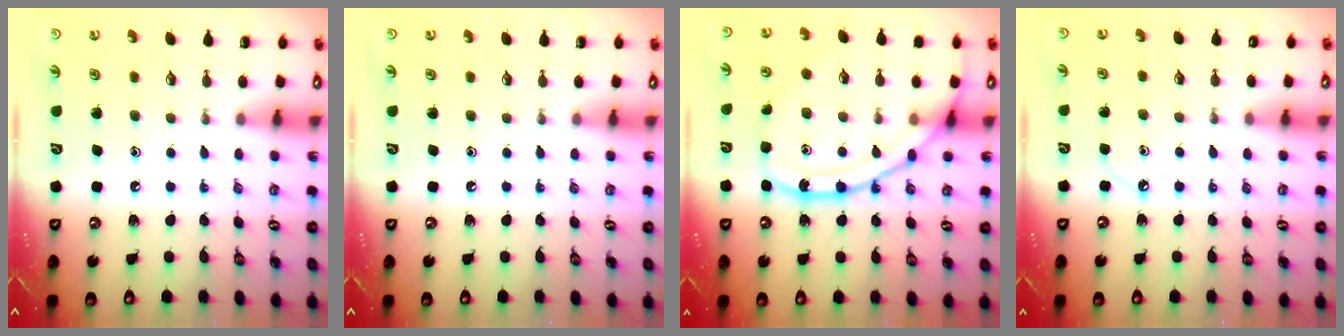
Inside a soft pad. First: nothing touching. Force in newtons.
{"total": 0.0}
{"total": 15.3, "press": 15.3, "slide": 0.4}
{"total": 3.3, "press": 3.2, "slide": 0.4}